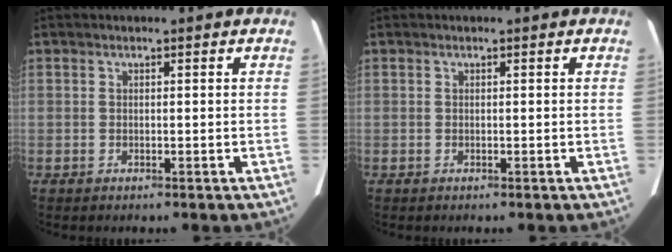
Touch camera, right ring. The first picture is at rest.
{"total": 0.0}